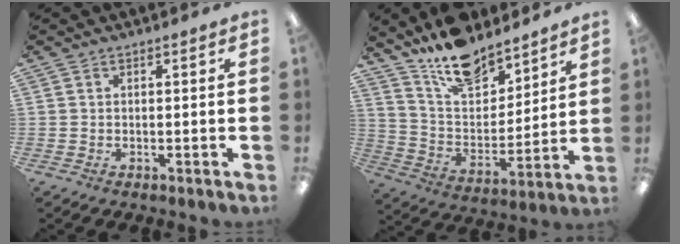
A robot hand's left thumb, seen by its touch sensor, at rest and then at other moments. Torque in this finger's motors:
{"motor_torque": [0.44, 0.26, -0.11, -0.61, 0.07]}